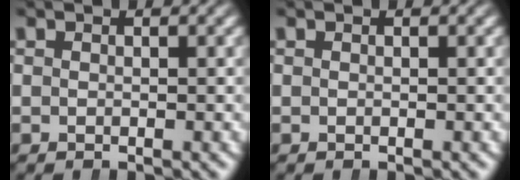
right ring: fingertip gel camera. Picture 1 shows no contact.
{"total": 0.0}